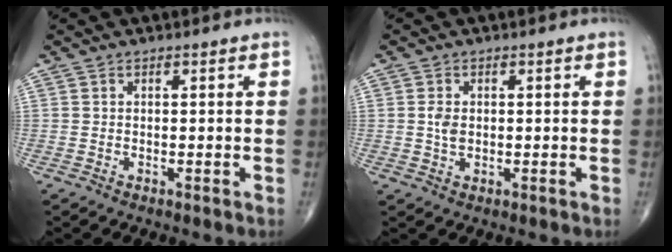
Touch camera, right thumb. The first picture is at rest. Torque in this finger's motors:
{"motor_torque": [-0.35, 0.87, 0.16, -0.10, 0.00]}